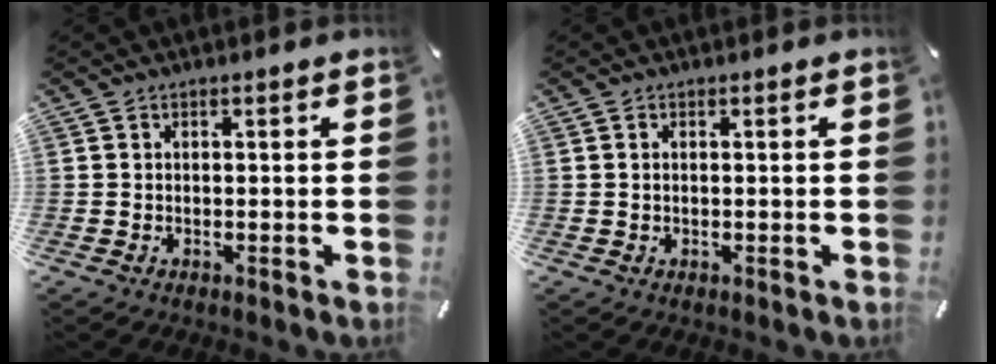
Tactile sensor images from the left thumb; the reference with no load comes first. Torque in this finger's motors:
{"motor_torque": [0.06, 0.14, -0.08, -0.01, -0.01]}